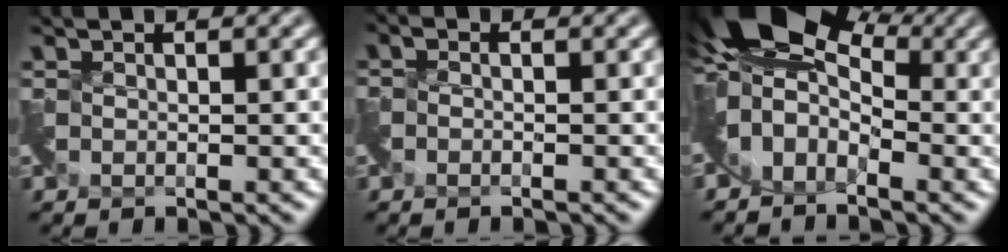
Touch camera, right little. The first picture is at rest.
{"total": 1.6, "force": [-1.3, -0.2, -0.8], "torque": [0.011, -0.015, -0.027]}
{"total": 9.4, "force": [1.4, 6.2, 6.9], "torque": [-0.125, 0.005, 0.010]}